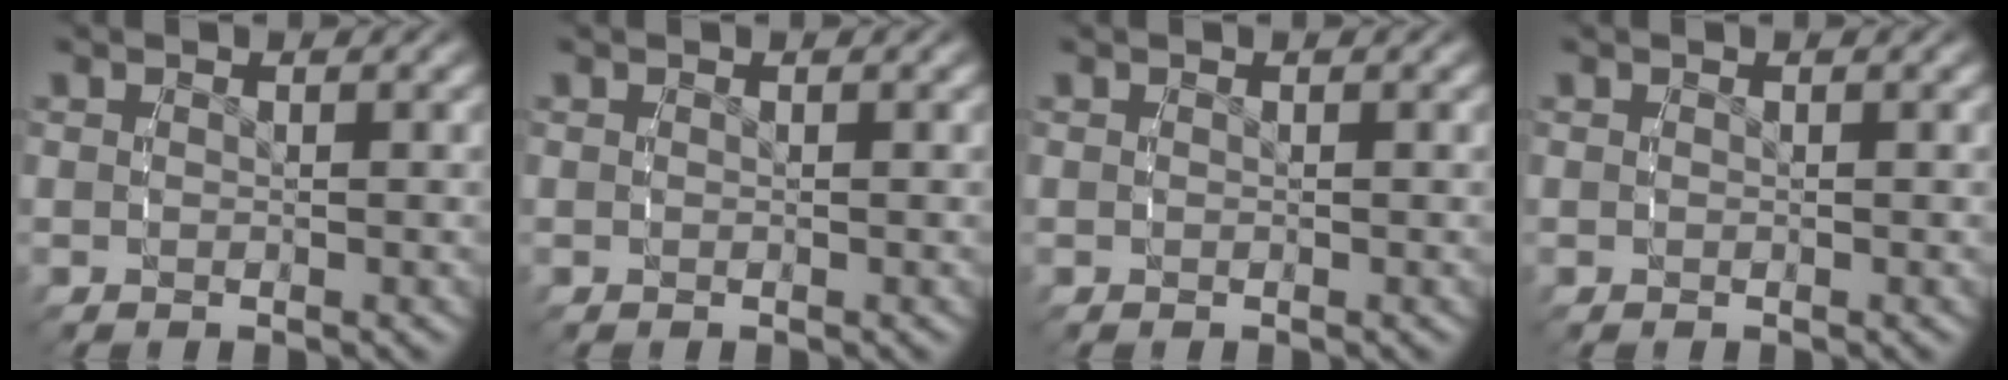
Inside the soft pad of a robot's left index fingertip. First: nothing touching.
{"total": 0.0}
{"total": 0.0}
{"total": 0.0}